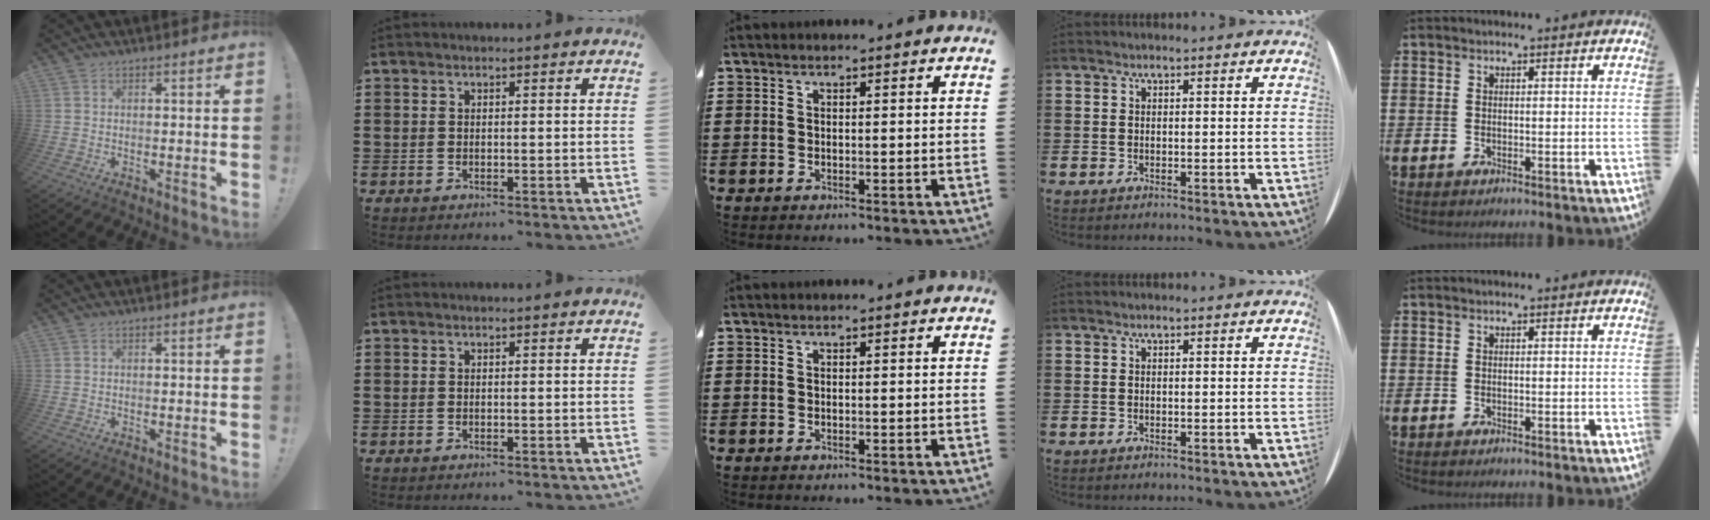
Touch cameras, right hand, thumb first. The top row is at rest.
{}